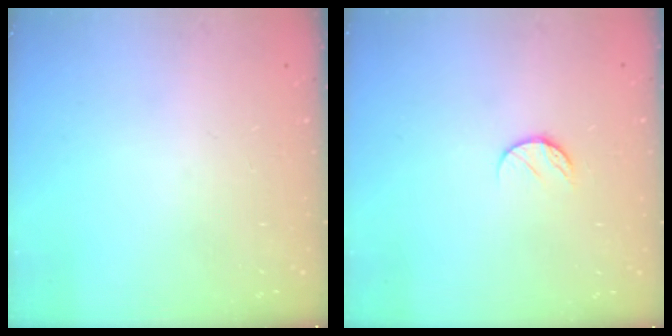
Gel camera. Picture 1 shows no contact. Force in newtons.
{"total": 7.0, "press": 6.9, "slide": 0.6}